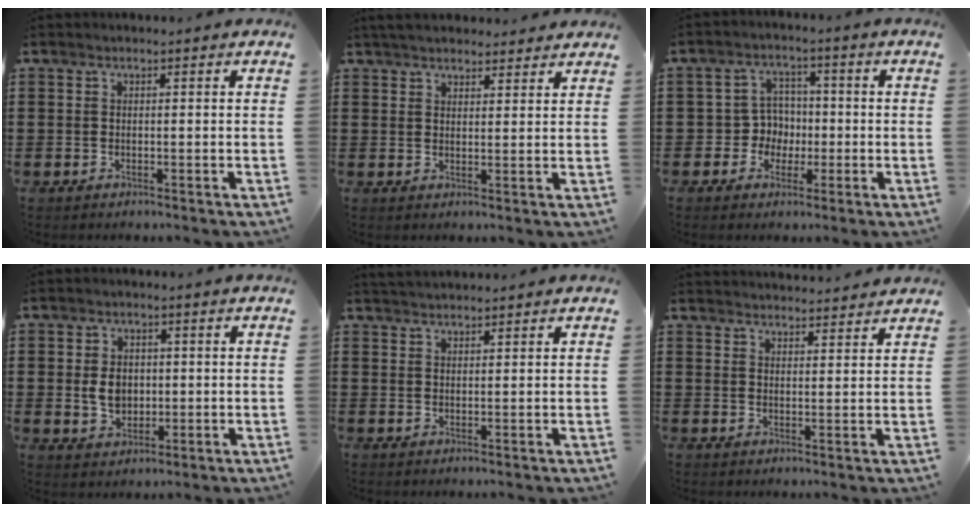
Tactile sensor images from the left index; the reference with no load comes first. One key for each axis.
{"total": 3.6, "fx": 3.5, "fy": 0.7, "fz": 0.7, "tx": -0.022, "ty": -0.002, "tz": 0.068}
{"total": 5.1, "fx": -0.9, "fy": 4.9, "fz": 1.3, "tx": -0.043, "ty": 0.015, "tz": -0.018}
{"total": 4.4, "fx": 0.0, "fy": 3.4, "fz": 2.9, "tx": -0.055, "ty": 0.006, "tz": -0.004}
{"total": 1.6, "fx": 1.6, "fy": 0.1, "fz": 0.1, "tx": -0.006, "ty": 0.002, "tz": 0.031}
{"total": 2.7, "fx": 2.7, "fy": 0.0, "fz": -0.1, "tx": -0.005, "ty": -0.009, "tz": 0.052}